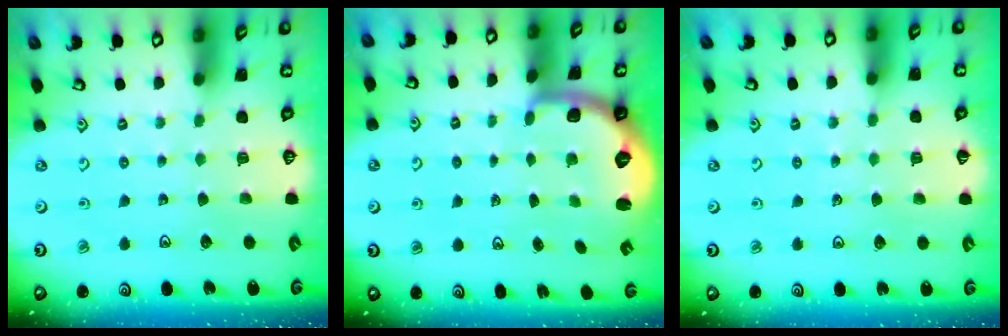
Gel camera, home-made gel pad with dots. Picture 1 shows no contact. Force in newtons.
{"total": 1.9, "press": 1.8, "slide": 0.4}
{"total": 2.1, "press": 2.1, "slide": 0.4}